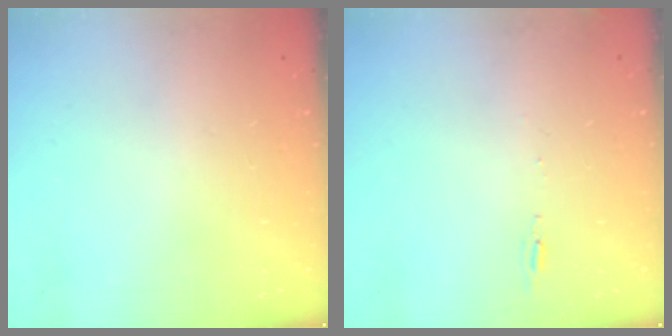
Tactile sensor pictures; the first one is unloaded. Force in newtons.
{"total": 5.0, "press": 4.7, "slide": 1.7}